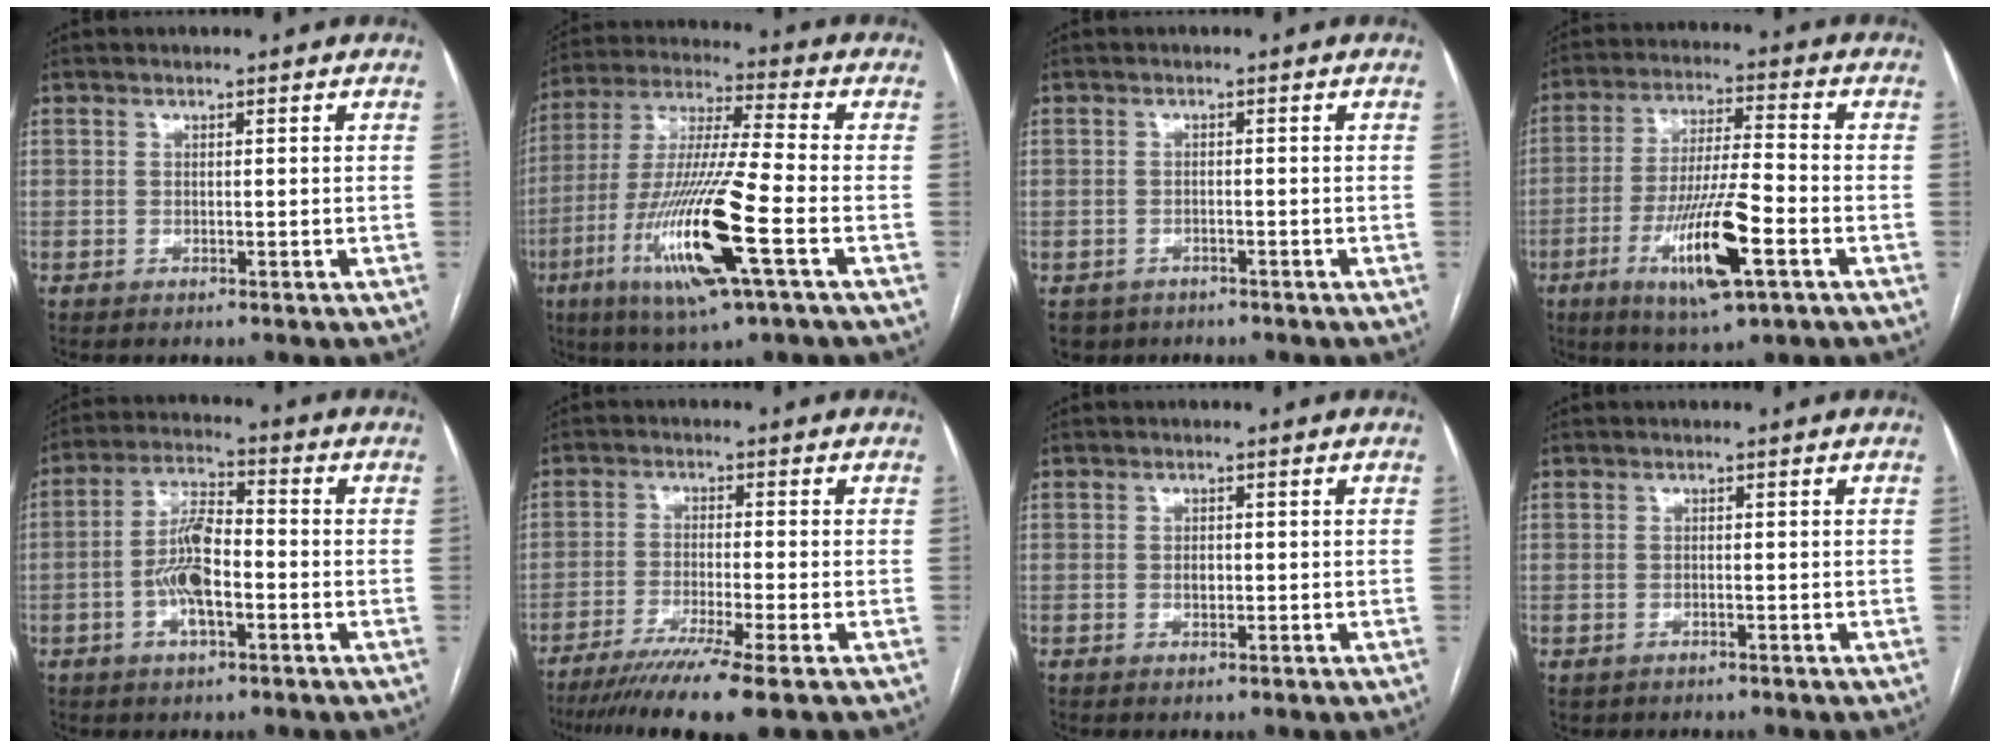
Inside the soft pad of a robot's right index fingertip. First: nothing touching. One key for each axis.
{"total": 18.2, "fx": -6.5, "fy": 0.6, "fz": 17.0, "tx": -0.357, "ty": -0.027, "tz": -0.122}
{"total": 3.7, "fx": -2.4, "fy": 2.8, "fz": 0.5, "tx": -0.006, "ty": 0.002, "tz": -0.037}
{"total": 14.0, "fx": -5.4, "fy": 1.5, "fz": 12.9, "tx": -0.244, "ty": -0.019, "tz": -0.091}
{"total": 8.5, "fx": -2.0, "fy": 2.8, "fz": 7.8, "tx": -0.159, "ty": 0.012, "tz": -0.041}
{"total": 10.7, "fx": -7.7, "fy": -1.3, "fz": 7.3, "tx": -0.109, "ty": -0.029, "tz": -0.121}
{"total": 1.2, "fx": -0.1, "fy": 0.8, "fz": 0.9, "tx": -0.016, "ty": 0.002, "tz": -0.001}
{"total": 0.7, "fx": -0.3, "fy": 0.6, "fz": 0.2, "tx": -0.005, "ty": 0.003, "tz": -0.001}